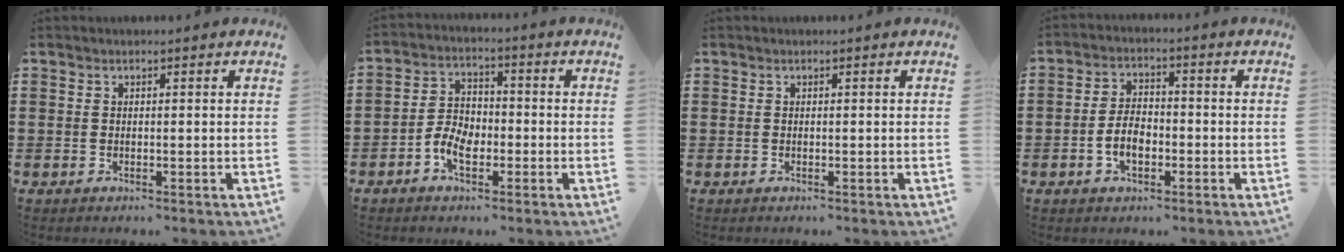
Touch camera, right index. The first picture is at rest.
{"total": 5.0, "force": [-2.4, 2.9, 3.3], "torque": [-0.082, 0.001, -0.050]}
{"total": 0.0}
{"total": 4.9, "force": [-1.6, 2.6, 3.9], "torque": [-0.092, -0.003, -0.035]}